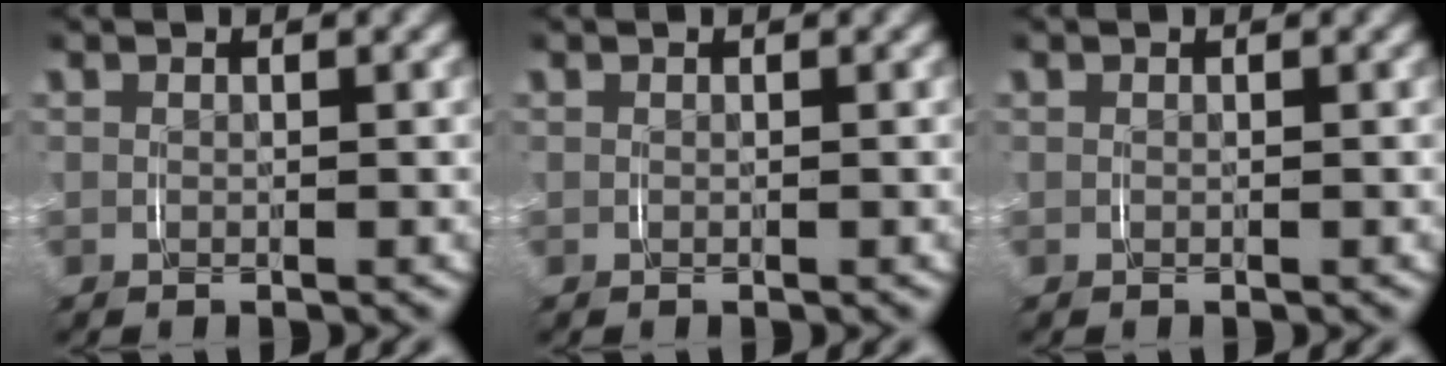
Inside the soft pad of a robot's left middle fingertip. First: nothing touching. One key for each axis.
{"total": 0.0}
{"total": 0.0}